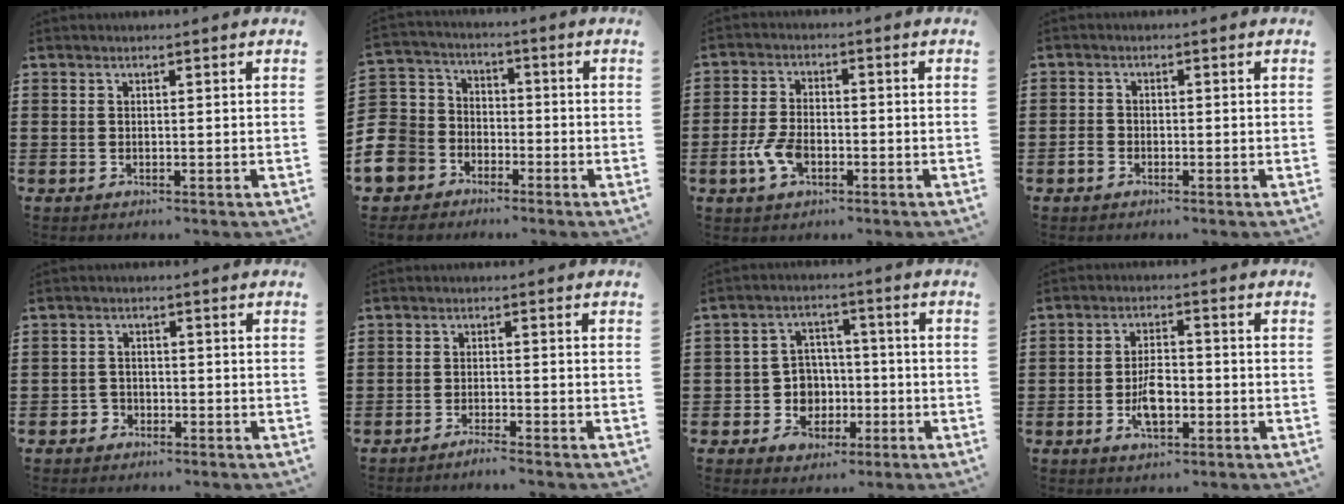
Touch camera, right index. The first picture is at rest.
{"total": 10.6, "force": [-6.1, 8.3, 2.7], "torque": [-0.107, 0.021, -0.122]}
{"total": 5.3, "force": [-2.1, 2.9, 3.9], "torque": [-0.093, -0.001, -0.042]}
{"total": 1.7, "force": [-1.1, 1.2, 0.6], "torque": [-0.013, 0.001, -0.023]}
{"total": 2.0, "force": [-1.5, 1.3, 0.1], "torque": [-0.010, 0.001, -0.034]}
{"total": 1.8, "force": [-1.7, -0.2, 0.4], "torque": [-0.006, 0.004, -0.033]}
{"total": 6.6, "force": [-1.4, 6.3, 1.6], "torque": [-0.058, 0.012, -0.020]}
{"total": 5.4, "force": [-1.6, 2.6, 4.5], "torque": [-0.091, 0.004, -0.030]}